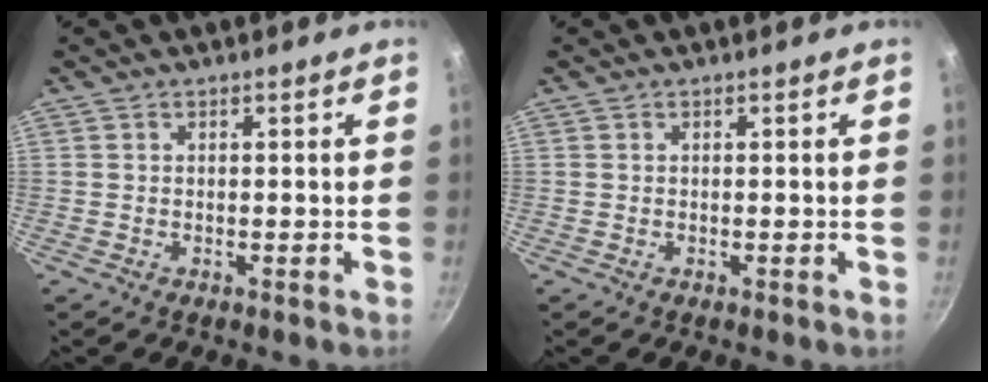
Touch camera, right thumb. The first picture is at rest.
{"total": 0.0}